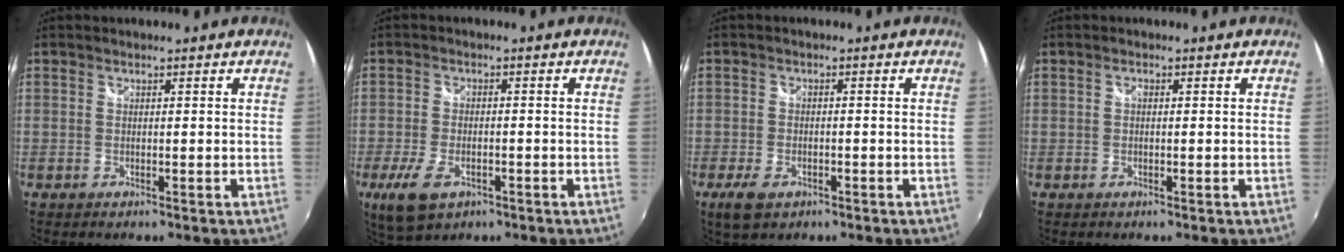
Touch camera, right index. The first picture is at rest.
{"total": 8.1, "force": [-4.1, 4.2, 5.6], "torque": [-0.137, -0.019, -0.071]}
{"total": 5.0, "force": [-2.9, 2.7, 3.1], "torque": [-0.078, -0.011, -0.050]}
{"total": 0.6, "force": [0.0, 0.4, 0.4], "torque": [-0.007, 0.003, -0.002]}